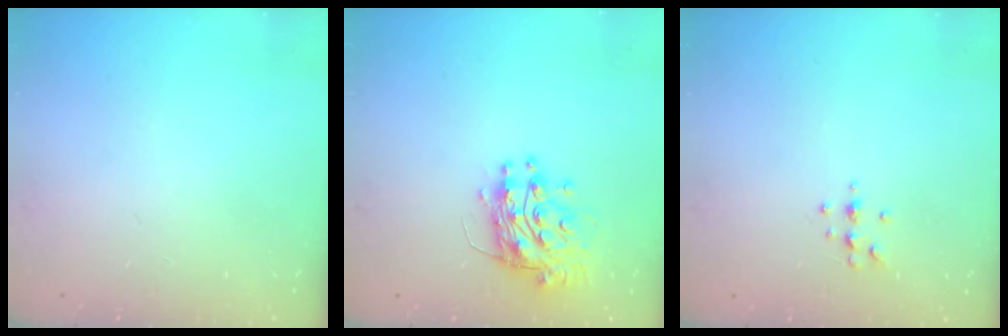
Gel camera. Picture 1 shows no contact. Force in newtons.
{"total": 12.9, "press": 12.9, "slide": 1.1}
{"total": 5.6, "press": 5.4, "slide": 1.5}